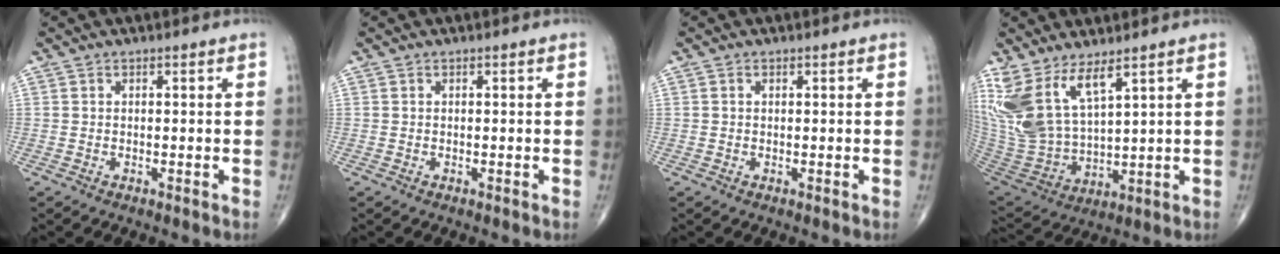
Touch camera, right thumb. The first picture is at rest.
{"total": 0.0}
{"total": 0.0}
{"total": 14.1, "force": [8.3, 5.4, 10.0], "torque": [-0.215, -0.043, 0.189]}